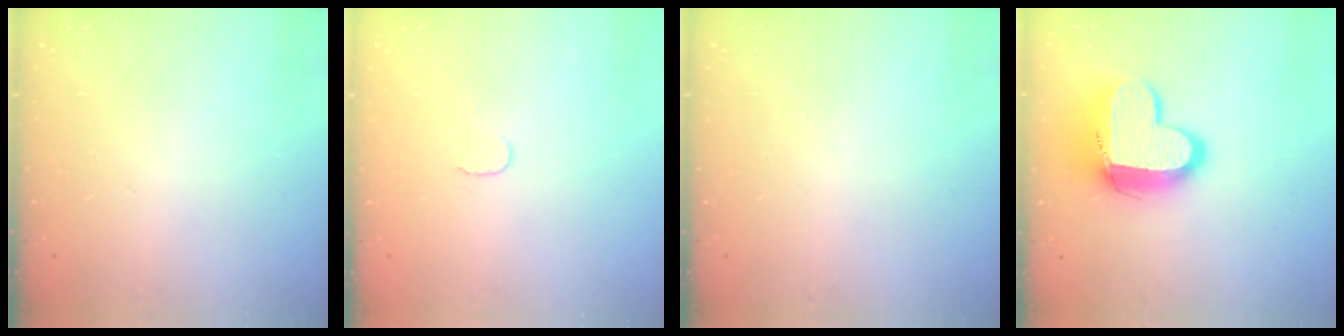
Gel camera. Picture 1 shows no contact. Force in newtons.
{"total": 3.8, "press": 3.8, "slide": 0.3}
{"total": 0.0}
{"total": 14.3, "press": 14.3, "slide": 1.2}